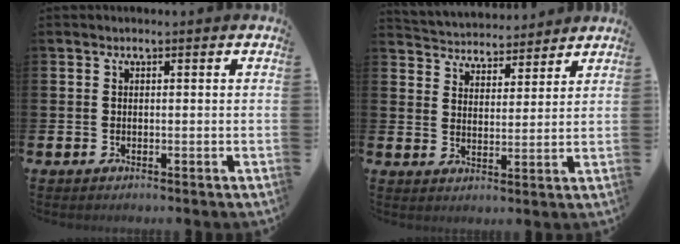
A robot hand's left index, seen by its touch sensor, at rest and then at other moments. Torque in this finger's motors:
{"motor_torque": [1.04, -1.10, 0.26, 0.04]}